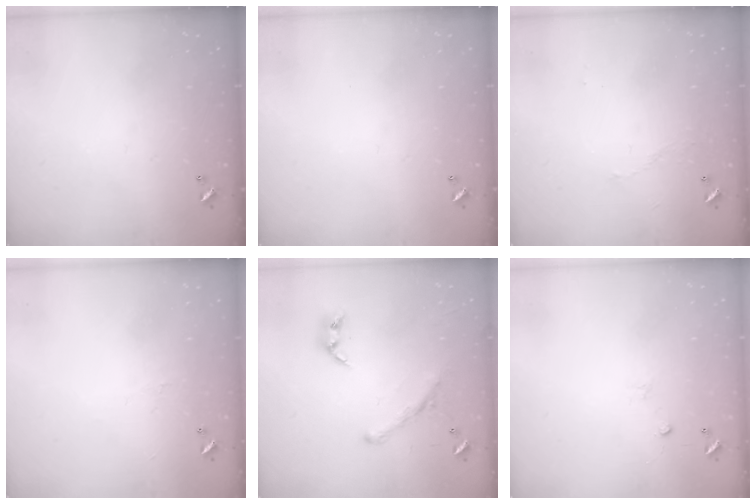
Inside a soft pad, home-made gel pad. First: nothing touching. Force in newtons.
{"total": 0.0}
{"total": 2.9, "press": 2.8, "slide": 0.6}
{"total": 0.8, "press": 0.7, "slide": 0.5}
{"total": 2.0, "press": 1.5, "slide": 1.2}
{"total": 4.9, "press": 4.9, "slide": 0.7}